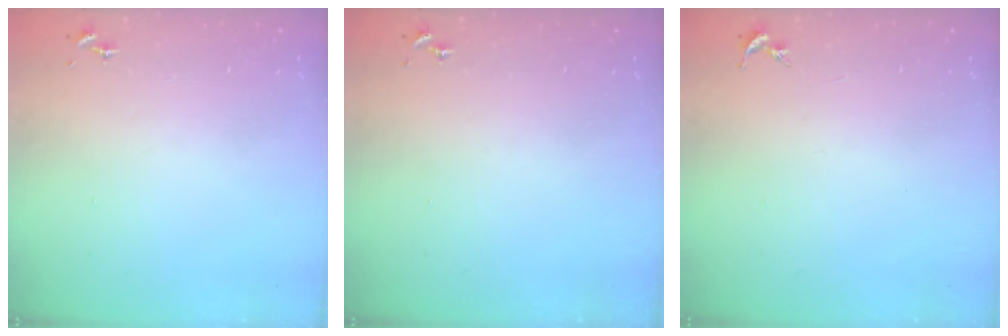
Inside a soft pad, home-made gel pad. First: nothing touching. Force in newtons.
{"total": 0.0}
{"total": 0.0}